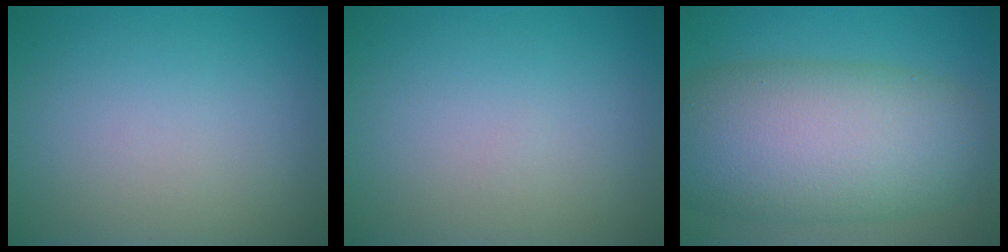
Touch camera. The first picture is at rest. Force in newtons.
{"total": 0.0}
{"total": 11.7, "press": 11.7, "slide": 0.6}